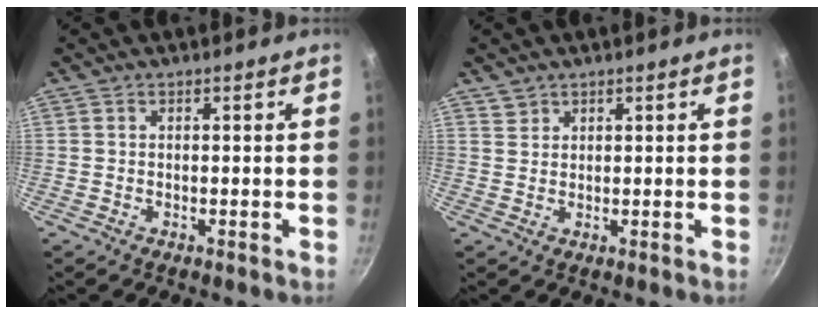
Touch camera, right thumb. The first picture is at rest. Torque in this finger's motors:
{"motor_torque": [-0.18, -0.21, 0.22, -0.14, -0.03]}